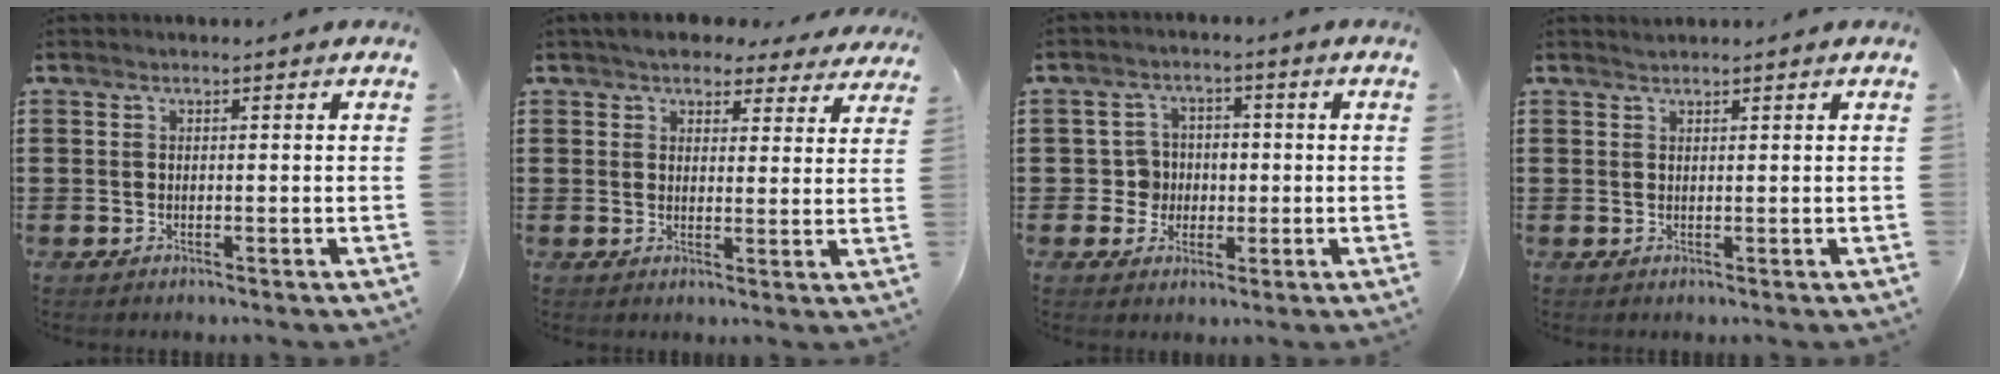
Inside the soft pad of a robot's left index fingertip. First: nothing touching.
{"total": 4.8, "force": [4.2, 1.8, 1.3], "torque": [-0.034, -0.009, 0.077]}
{"total": 4.3, "force": [-0.5, 4.2, 1.0], "torque": [-0.037, 0.010, -0.013]}
{"total": 0.7, "force": [0.7, 0.0, 0.0], "torque": [-0.002, -0.001, 0.015]}